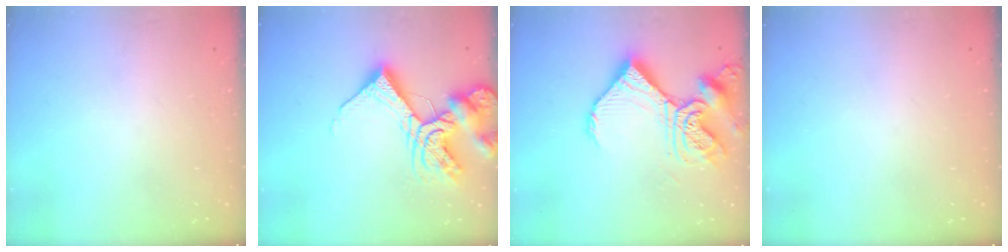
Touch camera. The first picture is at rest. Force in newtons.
{"total": 16.5, "press": 16.4, "slide": 1.9}
{"total": 15.6, "press": 15.4, "slide": 2.0}
{"total": 0.0}